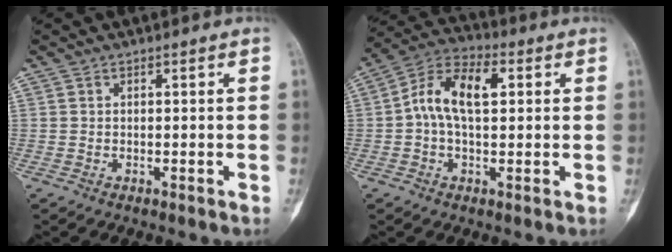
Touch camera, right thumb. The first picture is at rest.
{"total": 10.9, "force": [1.5, 6.0, 9.0], "torque": [-0.163, 0.030, 0.021]}